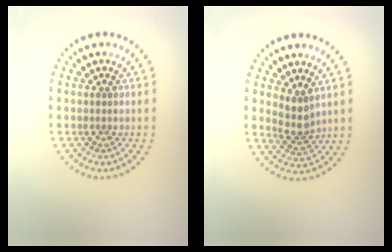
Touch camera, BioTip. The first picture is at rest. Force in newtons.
{"total": 2.4, "press": 2.0, "slide": 1.4}